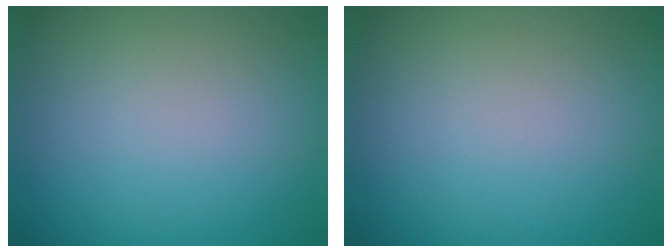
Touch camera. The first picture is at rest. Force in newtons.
{"total": 0.0}